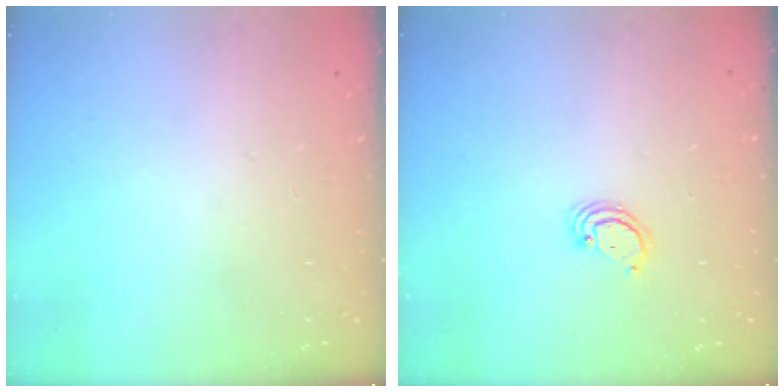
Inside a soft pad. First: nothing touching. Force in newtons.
{"total": 2.4, "press": 2.4, "slide": 0.2}